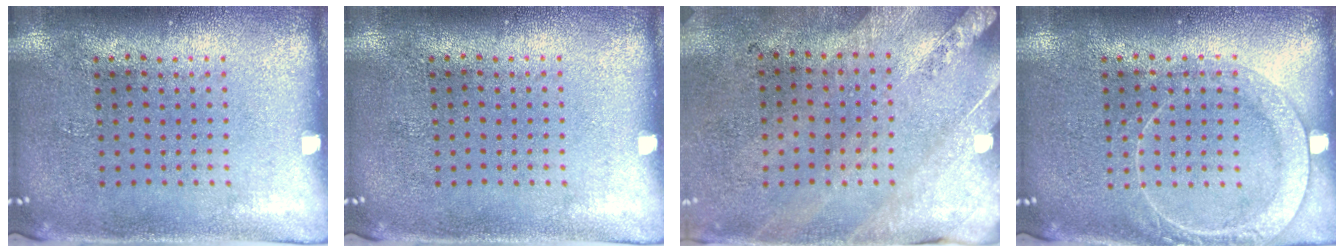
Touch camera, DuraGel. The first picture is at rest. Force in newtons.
{"total": 0.0}
{"total": 2.5, "press": 2.0, "slide": 1.4}
{"total": 2.3, "press": 2.3, "slide": 0.3}